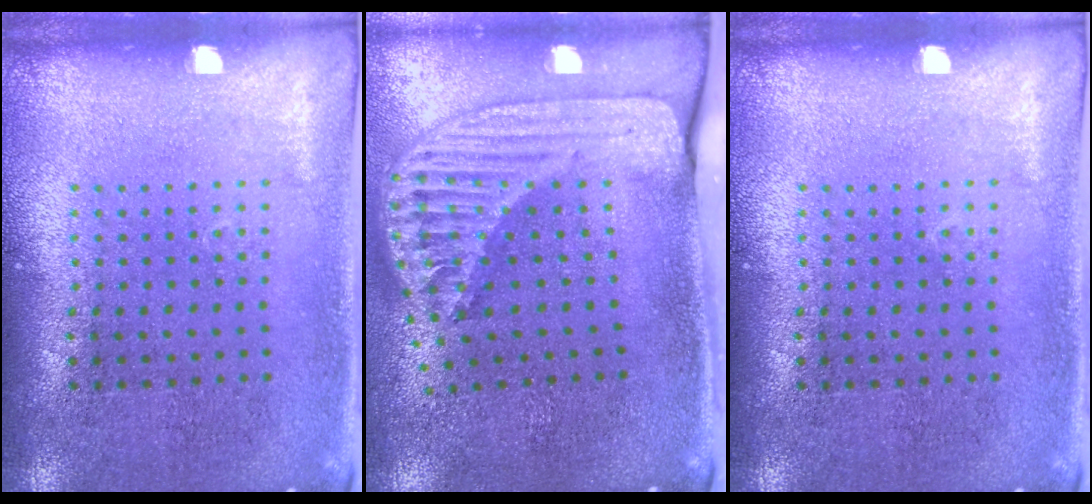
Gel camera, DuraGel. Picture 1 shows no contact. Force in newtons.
{"total": 2.6, "press": 1.8, "slide": 1.8}
{"total": 0.0}